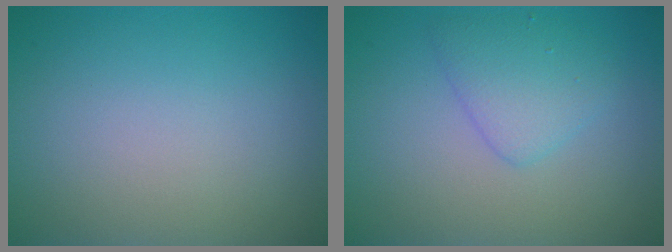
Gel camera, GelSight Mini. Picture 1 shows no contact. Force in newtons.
{"total": 2.6, "press": 2.6, "slide": 0.2}